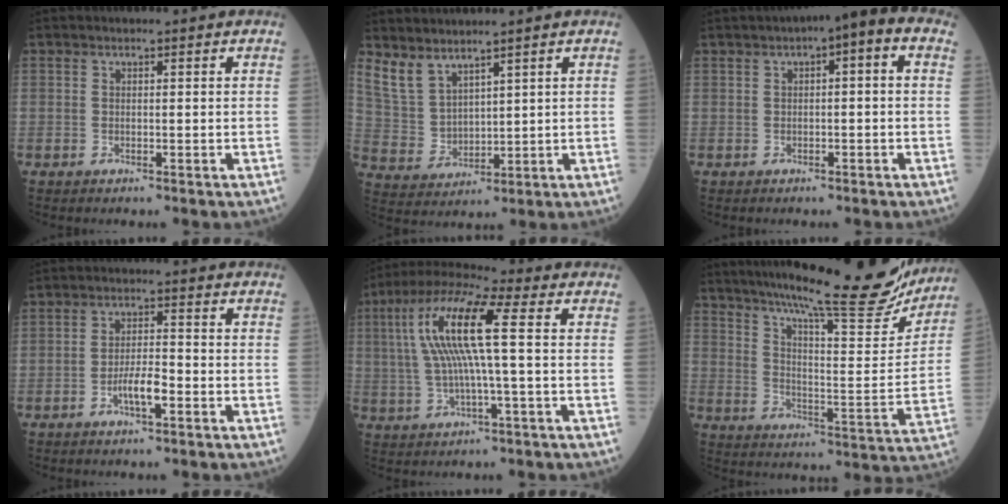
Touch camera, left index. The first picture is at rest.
{"total": 5.8, "force": [4.8, 2.6, 1.8], "torque": [-0.054, -0.007, 0.120]}
{"total": 6.4, "force": [2.7, 1.4, 5.7], "torque": [-0.081, 0.032, 0.029]}
{"total": 4.1, "force": [-2.3, 0.7, 3.3], "torque": [-0.064, -0.003, -0.044]}
{"total": 11.9, "force": [1.2, 0.9, 11.8], "torque": [-0.243, 0.023, 0.017]}
{"total": 24.4, "force": [21.2, 2.3, 11.8], "torque": [-0.191, -0.043, 0.287]}